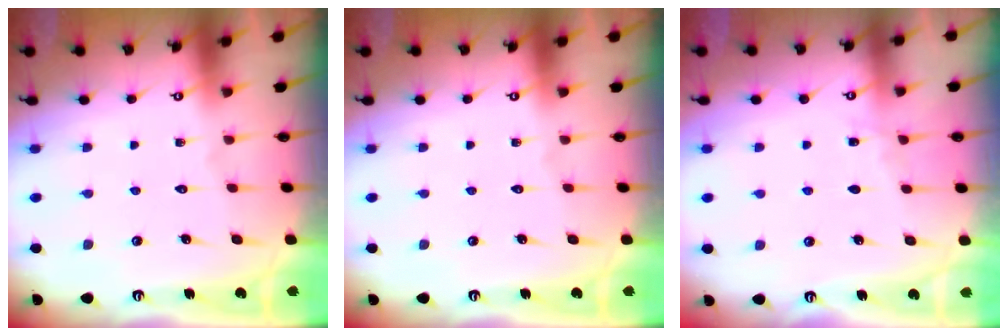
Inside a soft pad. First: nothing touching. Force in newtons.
{"total": 0.0}
{"total": 2.7, "press": 2.7, "slide": 0.4}